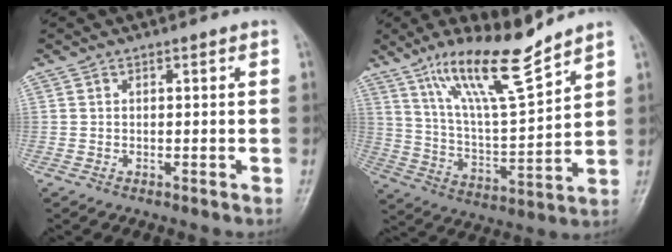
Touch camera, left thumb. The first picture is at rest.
{"total": 14.7, "force": [10.9, 2.0, 9.8], "torque": [-0.167, -0.067, 0.207]}